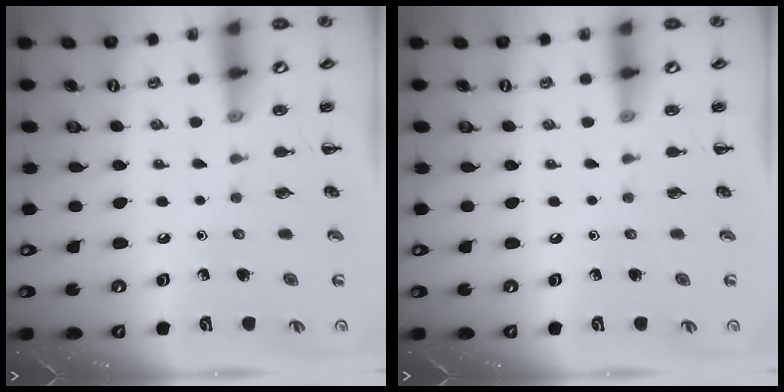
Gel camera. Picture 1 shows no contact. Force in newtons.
{"total": 0.0}